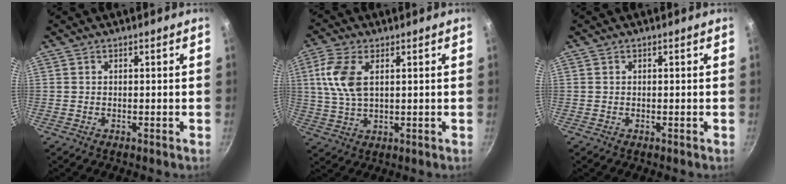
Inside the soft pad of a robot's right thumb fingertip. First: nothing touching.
{"total": 8.8, "force": [2.4, 4.6, 7.2], "torque": [-0.150, 0.003, 0.048]}
{"total": 0.0}